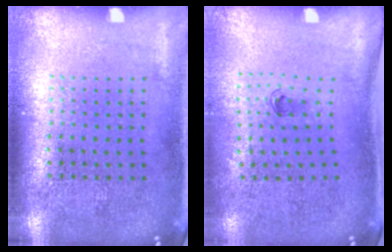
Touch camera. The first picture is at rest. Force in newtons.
{"total": 0.6, "press": 0.4, "slide": 0.5}